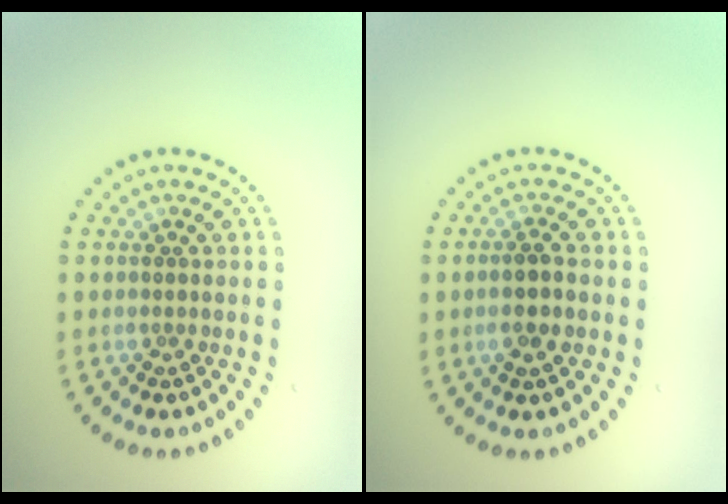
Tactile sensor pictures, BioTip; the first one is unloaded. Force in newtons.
{"total": 1.9, "press": 1.7, "slide": 0.7}